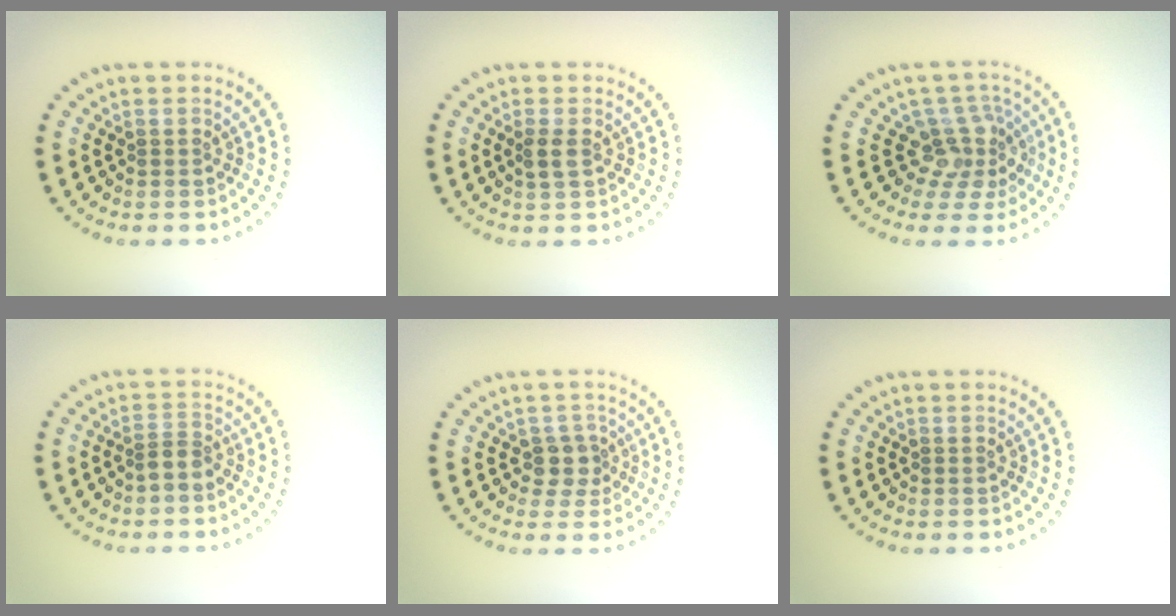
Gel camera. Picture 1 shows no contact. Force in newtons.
{"total": 1.4, "press": 1.3, "slide": 0.3}
{"total": 3.4, "press": 2.5, "slide": 2.3}
{"total": 1.8, "press": 1.2, "slide": 1.3}
{"total": 2.2, "press": 1.8, "slide": 1.3}
{"total": 0.0}